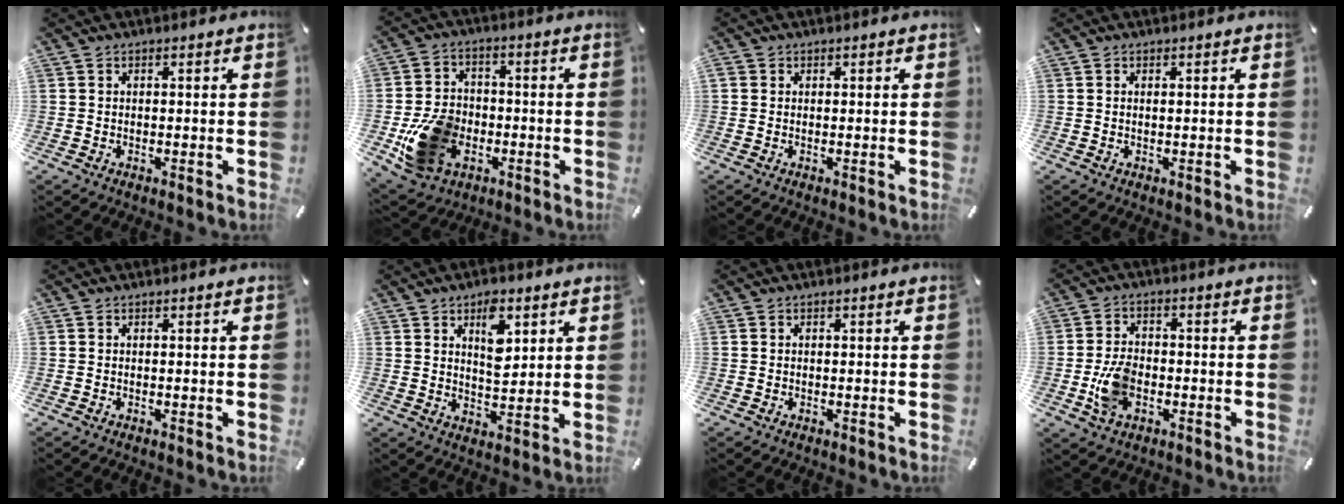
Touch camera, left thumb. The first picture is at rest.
{"total": 14.0, "force": [-4.3, 11.0, 7.6], "torque": [-0.162, 0.026, -0.071]}
{"total": 0.8, "force": [0.1, 0.7, 0.3], "torque": [-0.005, 0.005, 0.001]}
{"total": 0.5, "force": [0.2, 0.1, 0.5], "torque": [-0.009, -0.002, 0.003]}
{"total": 0.0}
{"total": 8.6, "force": [4.0, 4.9, 5.8], "torque": [-0.077, -0.014, 0.065]}
{"total": 0.0}
{"total": 8.1, "force": [-2.2, 5.5, 5.5], "torque": [-0.113, 0.006, -0.042]}